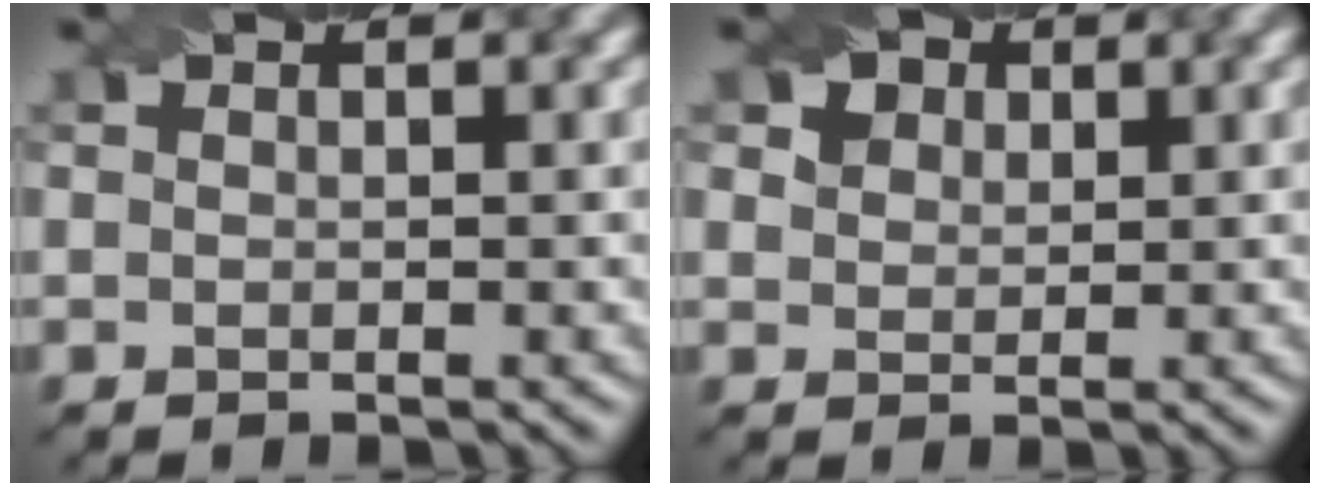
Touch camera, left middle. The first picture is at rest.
{"total": 4.4, "force": [2.6, 3.0, 1.9], "torque": [-0.052, 0.006, 0.037]}